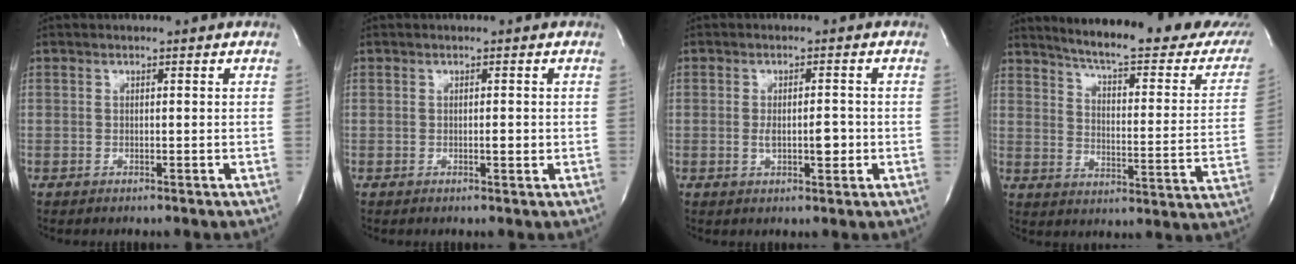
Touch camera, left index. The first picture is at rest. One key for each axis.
{"total": 1.0, "fx": -0.1, "fy": 0.2, "fz": 1.0, "tx": -0.017, "ty": -0.001, "tz": -0.001}
{"total": 4.0, "fx": -0.7, "fy": 1.5, "fz": 3.7, "tx": -0.062, "ty": -0.001, "tz": -0.005}
{"total": 26.3, "fx": 23.2, "fy": 4.1, "fz": 11.7, "tx": -0.165, "ty": -0.079, "tz": 0.276}